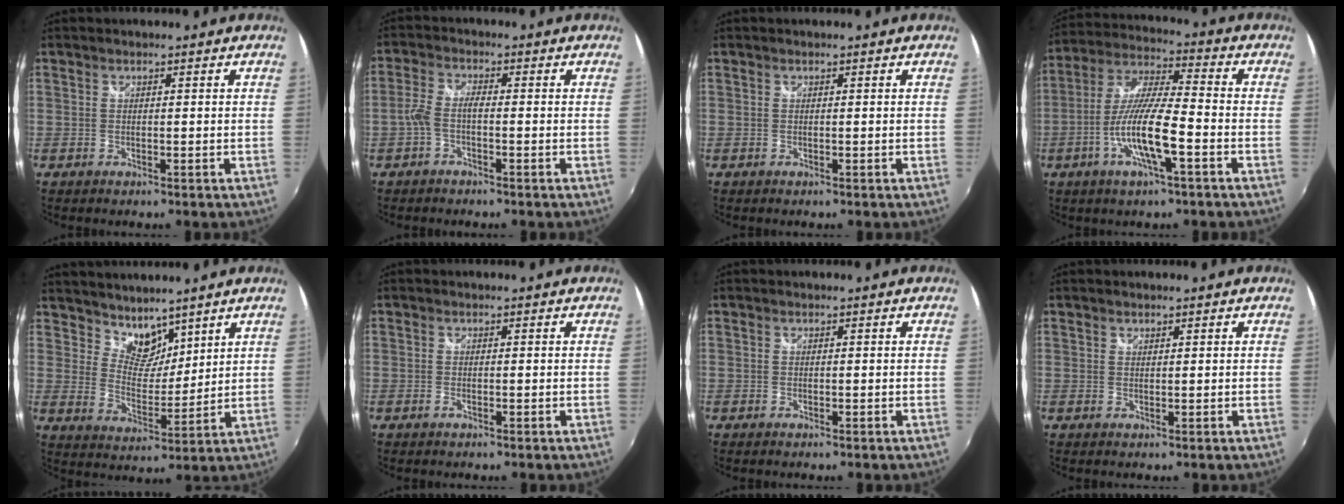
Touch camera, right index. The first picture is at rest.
{"total": 3.3, "force": [-1.4, 1.0, 2.8], "torque": [-0.068, 0.007, -0.029]}
{"total": 0.0}
{"total": 12.7, "force": [-4.8, 1.8, 11.6], "torque": [-0.235, -0.005, -0.093]}
{"total": 7.3, "force": [6.0, 3.7, 2.0], "torque": [-0.021, 0.000, 0.111]}
{"total": 0.7, "force": [-0.4, 0.2, 0.6], "torque": [-0.012, -0.001, -0.007]}
{"total": 0.0}
{"total": 0.6, "force": [0.5, 0.3, 0.1], "torque": [-0.001, 0.000, 0.008]}